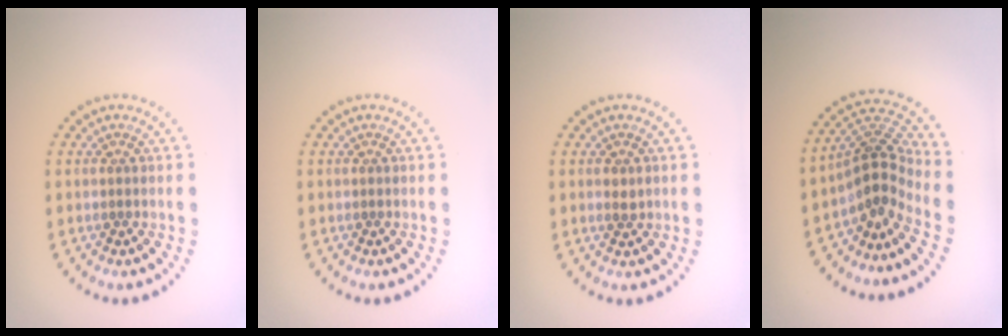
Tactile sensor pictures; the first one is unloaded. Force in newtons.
{"total": 0.0}
{"total": 1.0, "press": 1.0, "slide": 0.1}
{"total": 4.1, "press": 2.9, "slide": 2.9}